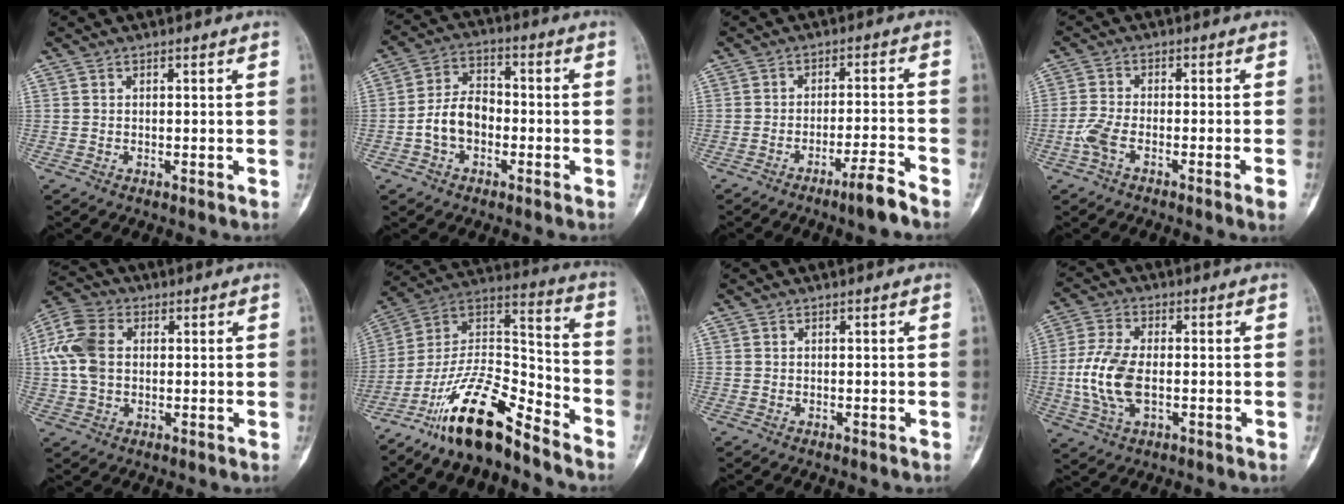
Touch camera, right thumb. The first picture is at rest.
{"total": 8.4, "force": [-2.1, 5.8, 5.6], "torque": [-0.095, 0.032, -0.050]}
{"total": 5.8, "force": [-4.2, -0.1, 4.0], "torque": [-0.070, 0.027, -0.073]}
{"total": 6.0, "force": [-2.7, 1.2, 5.2], "torque": [-0.107, 0.005, -0.052]}
{"total": 10.2, "force": [1.1, 7.2, 7.1], "torque": [-0.155, 0.021, 0.016]}
{"total": 18.3, "force": [-13.6, 5.3, 11.0], "torque": [-0.186, 0.101, -0.248]}
{"total": 0.0}
{"total": 10.7, "force": [-1.3, 5.7, 9.0], "torque": [-0.202, 0.005, -0.026]}